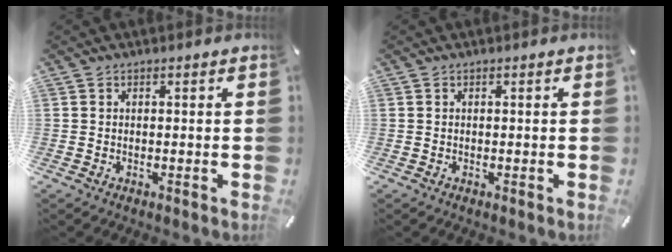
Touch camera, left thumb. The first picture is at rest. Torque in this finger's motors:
{"motor_torque": [-0.15, -0.08, 0.00, 0.00, 0.00]}